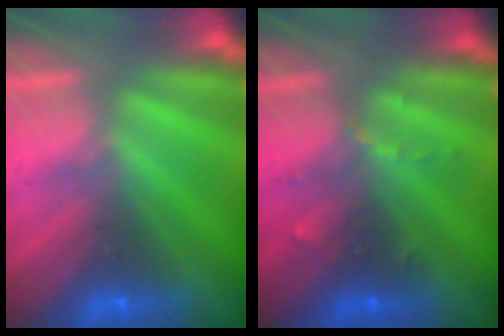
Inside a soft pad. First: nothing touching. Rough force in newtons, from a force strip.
{"total": 2.8}